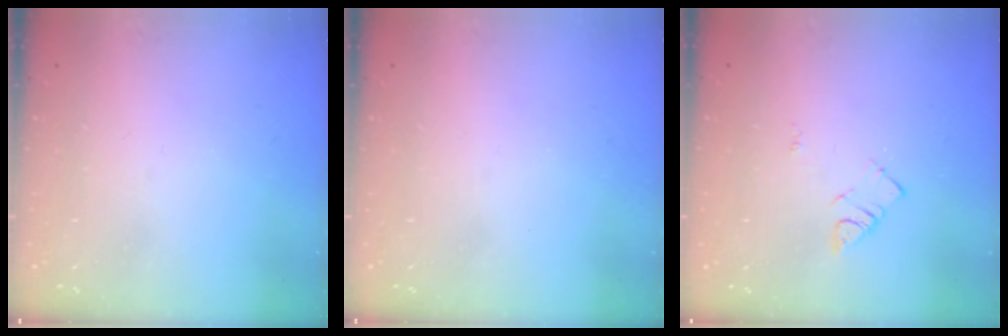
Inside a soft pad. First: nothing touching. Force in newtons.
{"total": 0.0}
{"total": 3.9, "press": 3.9, "slide": 0.5}